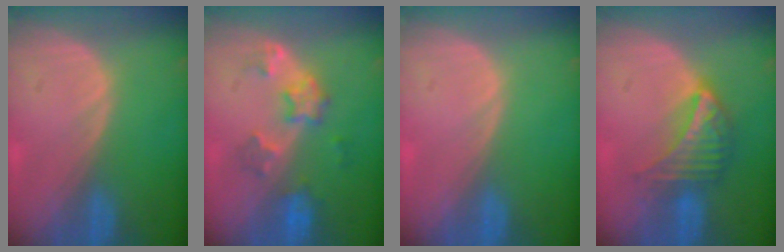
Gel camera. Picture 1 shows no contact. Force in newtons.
{"total": 6.0, "press": 5.5, "slide": 2.4}
{"total": 0.0}
{"total": 7.3, "press": 6.3, "slide": 3.5}